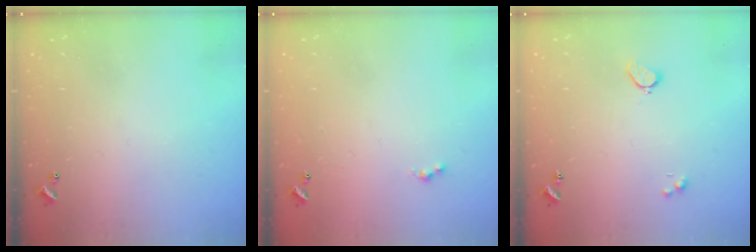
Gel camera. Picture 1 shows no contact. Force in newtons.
{"total": 0.8, "press": 0.5, "slide": 0.5}
{"total": 2.0, "press": 1.9, "slide": 0.6}